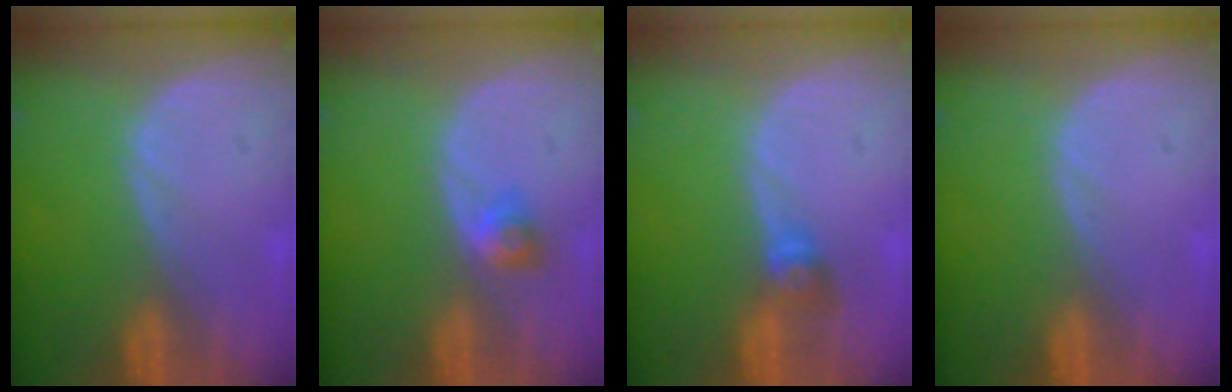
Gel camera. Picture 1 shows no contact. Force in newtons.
{"total": 2.6, "press": 2.2, "slide": 1.4}
{"total": 2.7, "press": 2.6, "slide": 0.5}
{"total": 0.0}